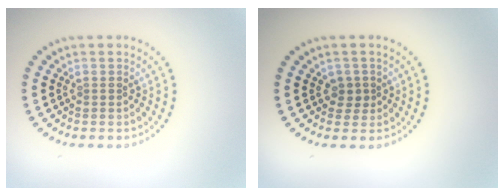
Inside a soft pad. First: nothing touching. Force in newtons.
{"total": 1.3, "press": 1.1, "slide": 0.8}